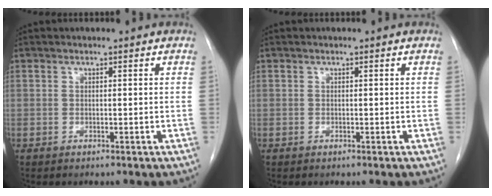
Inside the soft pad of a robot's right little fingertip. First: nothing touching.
{"total": 0.0}